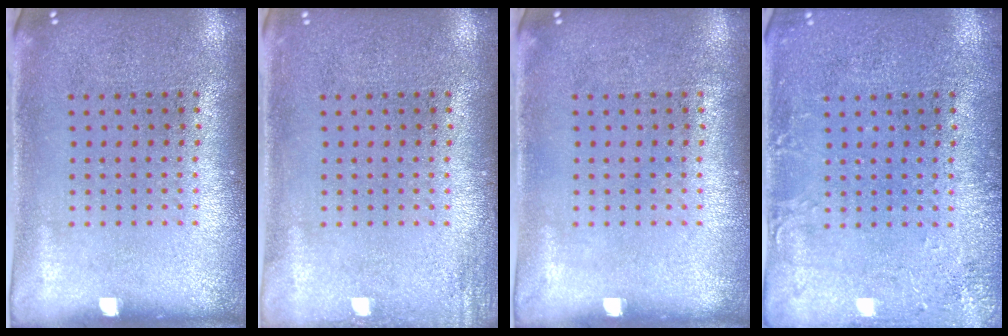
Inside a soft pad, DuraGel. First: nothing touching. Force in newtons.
{"total": 1.2, "press": 1.2, "slide": 0.1}
{"total": 0.0}
{"total": 2.1, "press": 2.1, "slide": 0.1}